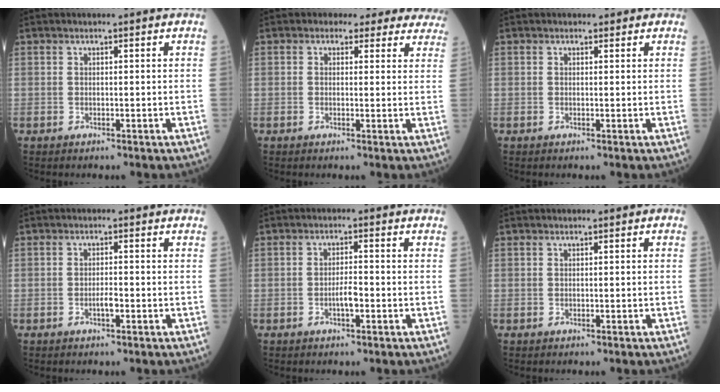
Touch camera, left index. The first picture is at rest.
{"total": 9.6, "force": [8.6, 4.2, 0.6], "torque": [0.039, -0.004, 0.061]}
{"total": 1.0, "force": [0.7, 0.7, 0.2], "torque": [0.003, -0.002, 0.002]}
{"total": 1.4, "force": [-0.8, 0.2, 1.1], "torque": [-0.021, -0.002, -0.016]}
{"total": 2.3, "force": [-1.1, 0.4, 2.0], "torque": [-0.033, -0.001, -0.021]}
{"total": 0.0}